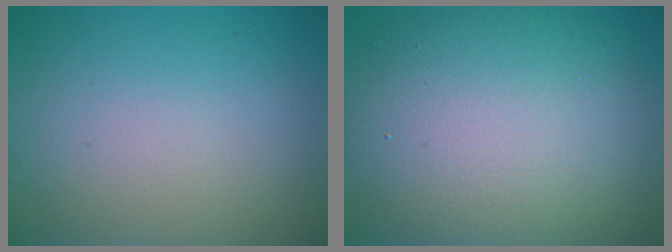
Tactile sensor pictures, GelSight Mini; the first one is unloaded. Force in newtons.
{"total": 13.9, "press": 13.9, "slide": 0.5}